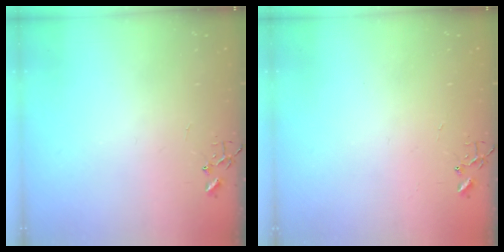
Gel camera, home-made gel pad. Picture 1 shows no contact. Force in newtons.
{"total": 1.4, "press": 1.4, "slide": 0.2}